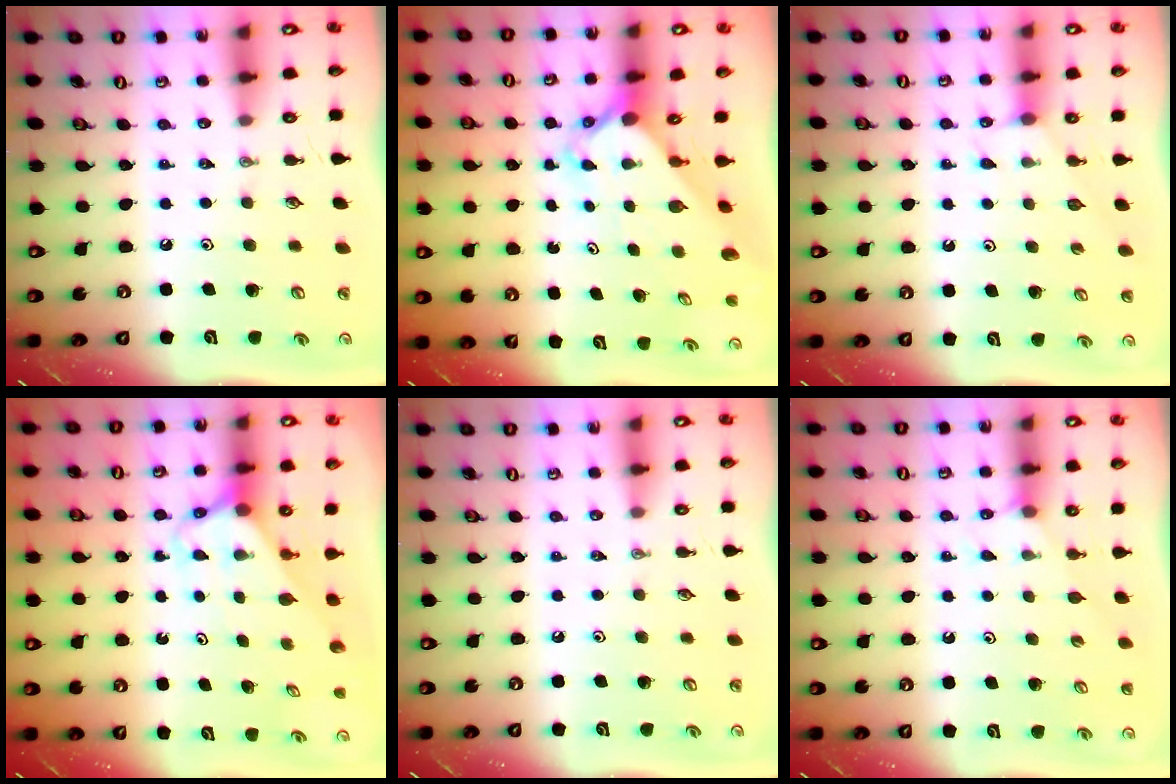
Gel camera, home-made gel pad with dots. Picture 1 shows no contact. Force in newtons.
{"total": 2.6, "press": 2.6, "slide": 0.2}
{"total": 2.7, "press": 2.7, "slide": 0.3}
{"total": 2.8, "press": 2.8, "slide": 0.2}
{"total": 0.0}
{"total": 4.5, "press": 4.4, "slide": 0.6}